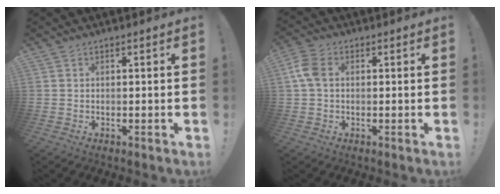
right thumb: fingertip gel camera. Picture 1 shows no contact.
{"total": 6.3, "force": [0.8, 4.3, 4.6], "torque": [-0.096, 0.006, 0.014]}